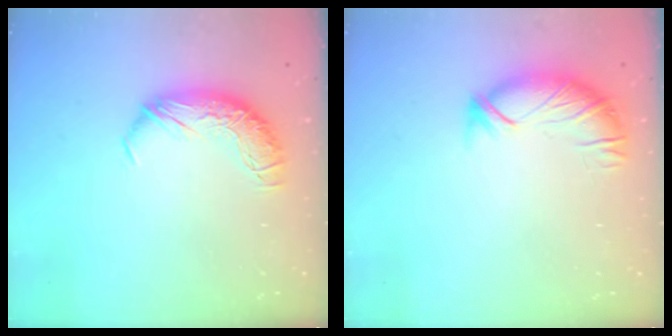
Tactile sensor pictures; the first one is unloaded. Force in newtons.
{"total": 3.6, "press": 3.3, "slide": 1.4}